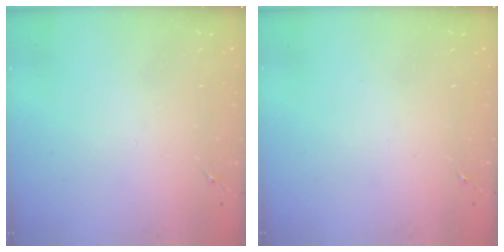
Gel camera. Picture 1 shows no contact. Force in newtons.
{"total": 0.0}